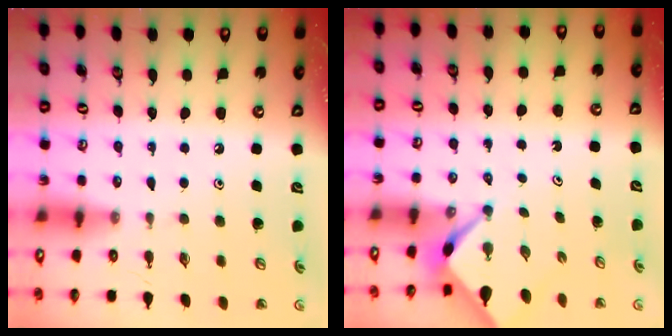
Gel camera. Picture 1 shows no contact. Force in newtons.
{"total": 2.5, "press": 2.4, "slide": 0.4}